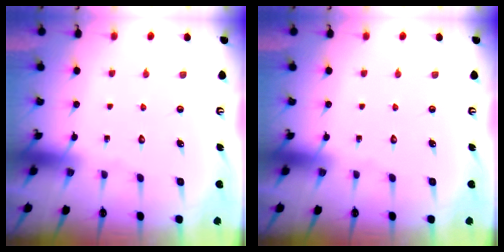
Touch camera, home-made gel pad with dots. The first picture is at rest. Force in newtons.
{"total": 0.0}